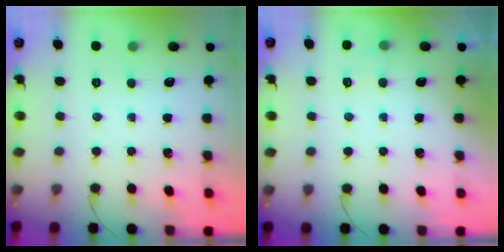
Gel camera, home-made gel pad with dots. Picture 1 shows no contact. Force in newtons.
{"total": 2.8, "press": 2.5, "slide": 1.4}